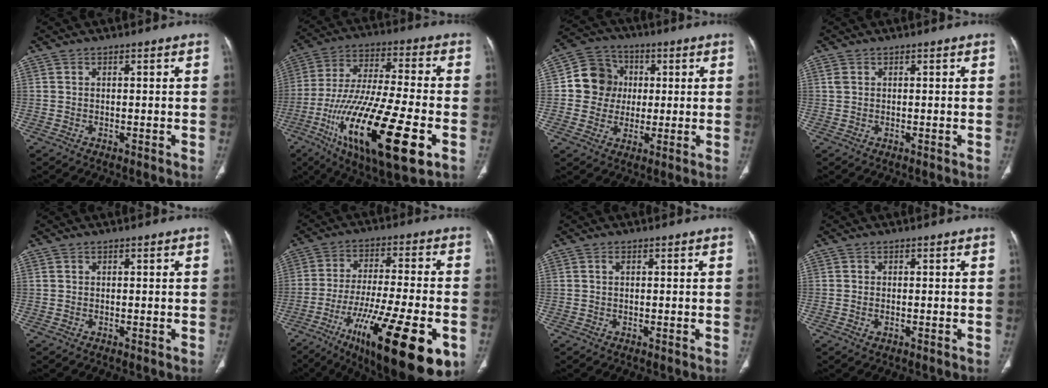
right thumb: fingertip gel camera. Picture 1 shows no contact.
{"total": 27.3, "force": [-9.7, 7.9, 24.2], "torque": [-0.475, -0.004, -0.160]}
{"total": 10.0, "force": [0.9, 9.4, 3.4], "torque": [-0.022, 0.011, 0.008]}
{"total": 1.1, "force": [0.5, 0.7, 0.6], "torque": [-0.015, 0.007, 0.014]}
{"total": 0.0}
{"total": 24.3, "force": [-10.4, 6.6, 21.0], "torque": [-0.314, 0.014, -0.156]}
{"total": 0.8, "force": [0.3, 0.3, 0.6], "torque": [-0.014, 0.004, 0.005]}
{"total": 1.0, "force": [-0.4, 0.6, 0.8], "torque": [-0.018, 0.003, -0.005]}